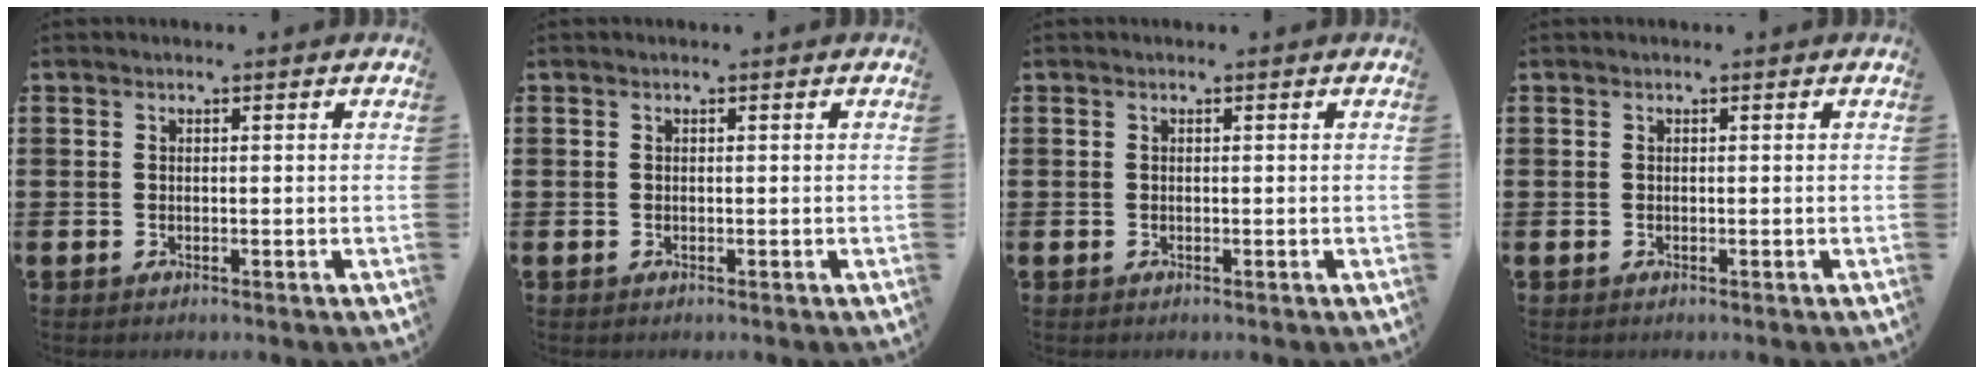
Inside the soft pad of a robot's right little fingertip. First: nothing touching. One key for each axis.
{"total": 0.0}
{"total": 0.0}
{"total": 0.0}